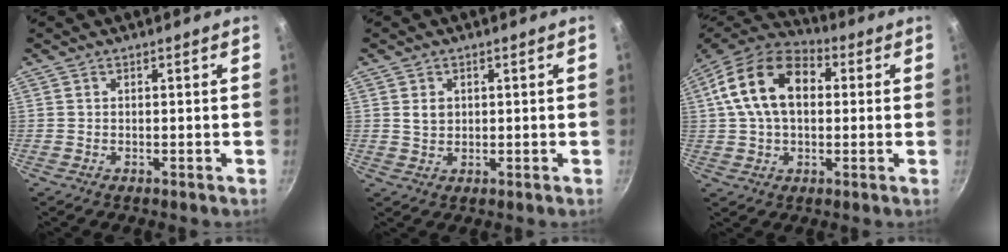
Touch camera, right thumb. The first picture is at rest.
{"total": 2.6, "force": [0.6, 2.1, 1.4], "torque": [-0.016, -0.001, 0.013]}
{"total": 16.3, "force": [3.1, 10.6, 12.0], "torque": [-0.190, 0.022, 0.034]}